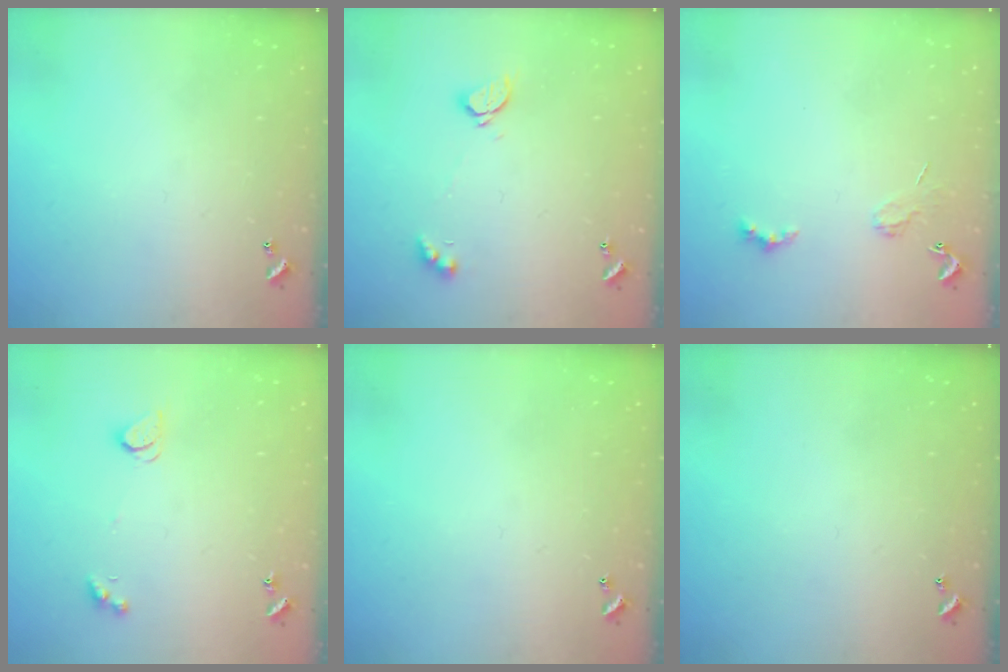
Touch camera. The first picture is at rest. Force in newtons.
{"total": 2.2, "press": 2.2, "slide": 0.2}
{"total": 2.0, "press": 1.9, "slide": 0.4}
{"total": 2.6, "press": 2.6, "slide": 0.5}
{"total": 0.0}
{"total": 0.0}